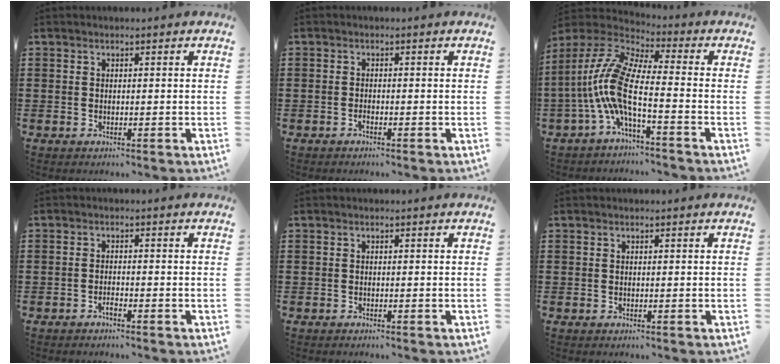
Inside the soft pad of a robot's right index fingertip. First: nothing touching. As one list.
[{"total": 0.7, "force": [-0.5, 0.1, 0.5], "torque": [-0.011, -0.004, -0.009]}, {"total": 10.3, "force": [-3.0, 2.8, 9.4], "torque": [-0.229, -0.021, -0.068]}, {"total": 1.3, "force": [-1.0, 0.2, 0.8], "torque": [-0.017, -0.003, -0.018]}, {"total": 0.0}, {"total": 0.0}]